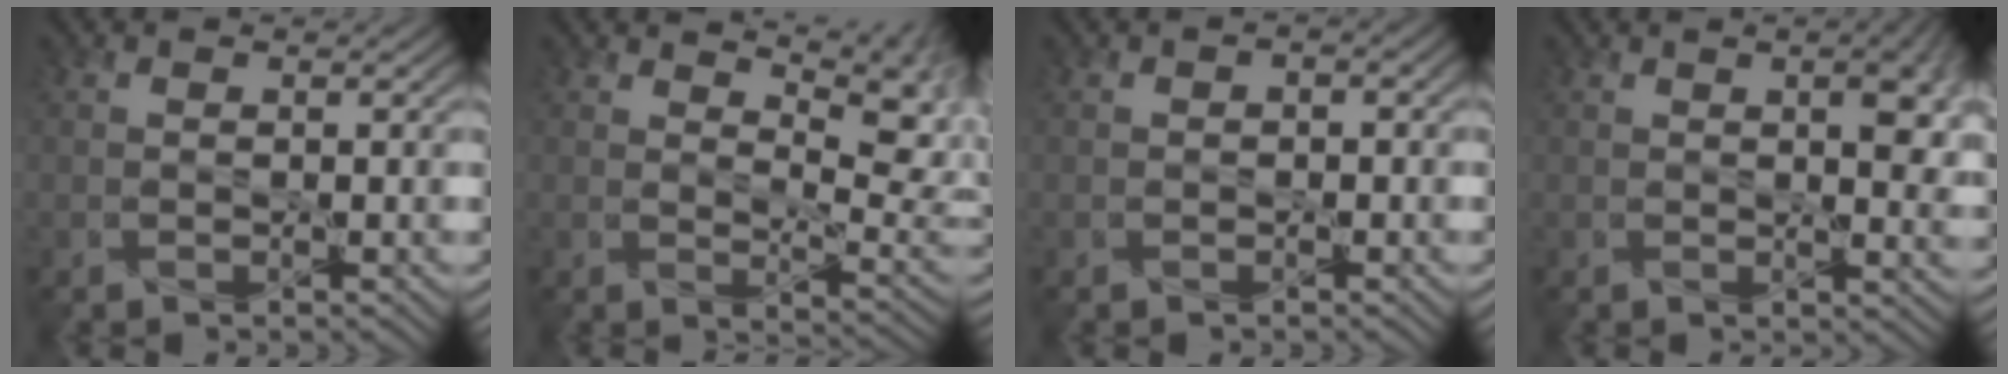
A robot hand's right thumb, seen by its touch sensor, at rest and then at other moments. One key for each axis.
{"total": 10.8, "fx": 6.7, "fy": 3.9, "fz": 7.6, "tx": -0.109, "ty": 0.001, "tz": 0.089}
{"total": 1.2, "fx": -0.2, "fy": 0.9, "fz": 0.8, "tx": -0.012, "ty": -0.002, "tz": -0.006}
{"total": 7.1, "fx": 1.7, "fy": 2.7, "fz": 6.3, "tx": -0.076, "ty": 0.003, "tz": 0.029}